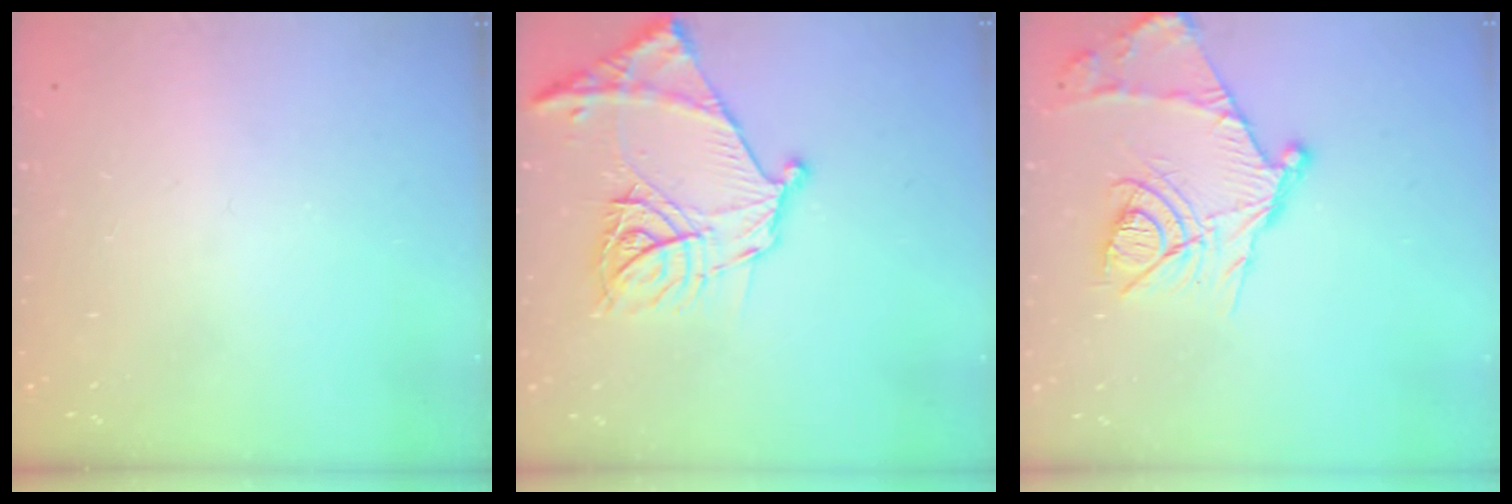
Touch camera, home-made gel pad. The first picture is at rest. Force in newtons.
{"total": 19.4, "press": 19.3, "slide": 2.0}
{"total": 17.6, "press": 17.6, "slide": 1.2}